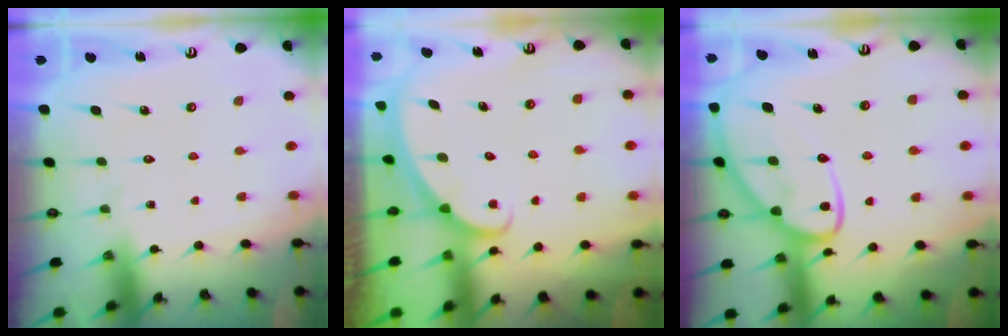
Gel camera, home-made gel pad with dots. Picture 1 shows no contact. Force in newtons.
{"total": 1.9, "press": 1.9, "slide": 0.0}
{"total": 12.6, "press": 12.5, "slide": 1.2}